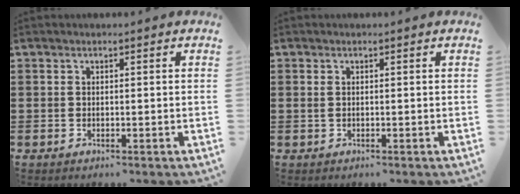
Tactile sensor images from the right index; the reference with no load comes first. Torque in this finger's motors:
{"motor_torque": [-0.47, 0.43, -0.02, -0.01]}